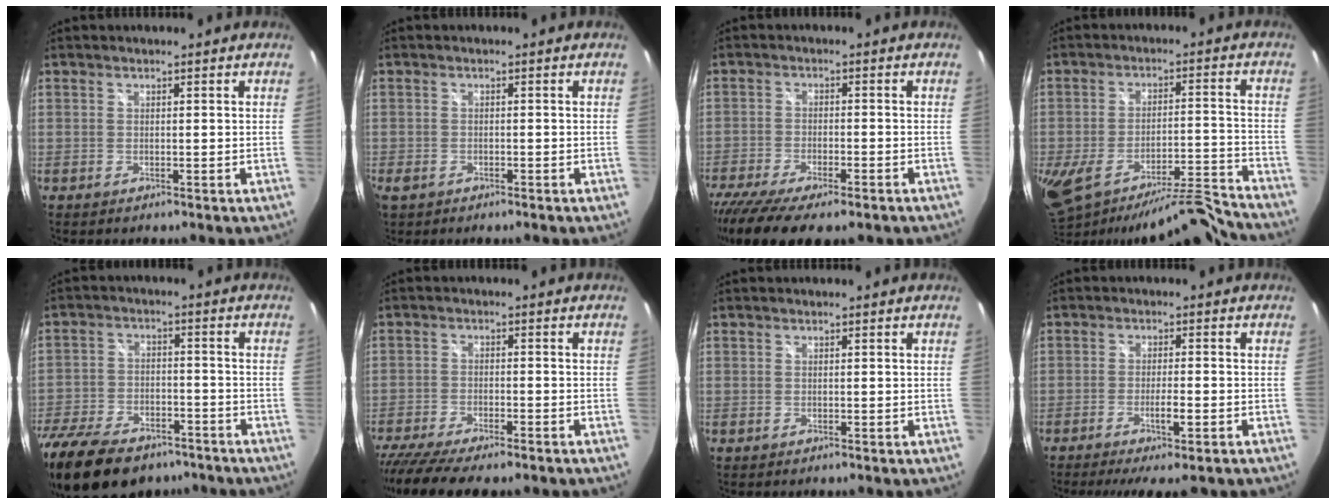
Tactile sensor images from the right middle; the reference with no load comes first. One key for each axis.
{"total": 2.6, "fx": -1.6, "fy": 1.6, "fz": 1.3, "tx": -0.030, "ty": -0.007, "tz": -0.028}
{"total": 14.4, "fx": -11.0, "fy": 3.8, "fz": 8.6, "tx": -0.184, "ty": -0.059, "tz": -0.176}
{"total": 15.5, "fx": -13.5, "fy": 2.2, "fz": 7.4, "tx": -0.143, "ty": -0.024, "tz": -0.210}
{"total": 22.6, "fx": -16.4, "fy": 11.2, "fz": 10.8, "tx": -0.256, "ty": -0.018, "tz": -0.260}
{"total": 13.3, "fx": -10.9, "fy": 2.7, "fz": 7.1, "tx": -0.155, "ty": -0.047, "tz": -0.176}
{"total": 0.0}
{"total": 7.1, "fx": -4.5, "fy": 1.0, "fz": 5.4, "tx": -0.112, "ty": -0.019, "tz": -0.070}